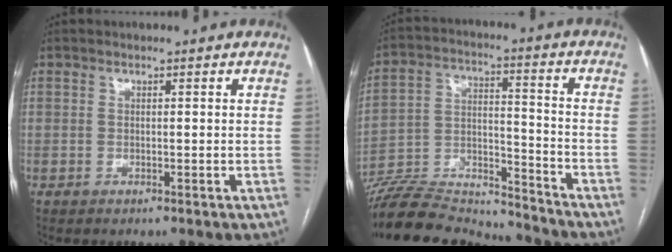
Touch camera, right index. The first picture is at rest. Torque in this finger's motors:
{"motor_torque": [0.02, -2.12, 0.43, 0.14]}